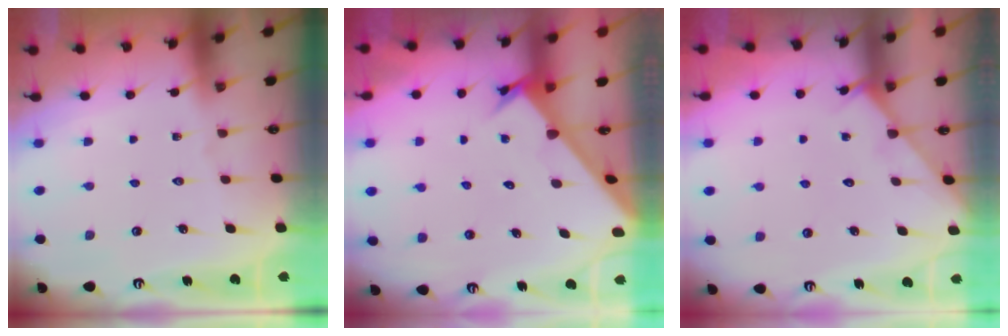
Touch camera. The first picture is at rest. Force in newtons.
{"total": 2.6, "press": 2.6, "slide": 0.2}
{"total": 2.7, "press": 2.7, "slide": 0.3}